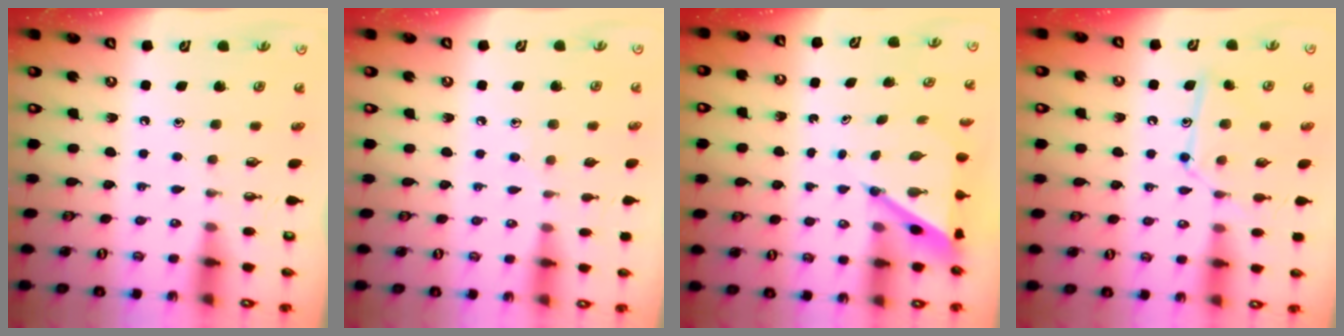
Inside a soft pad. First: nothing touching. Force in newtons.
{"total": 6.0, "press": 6.0, "slide": 0.5}
{"total": 5.9, "press": 5.8, "slide": 0.5}
{"total": 12.5, "press": 12.5, "slide": 0.9}